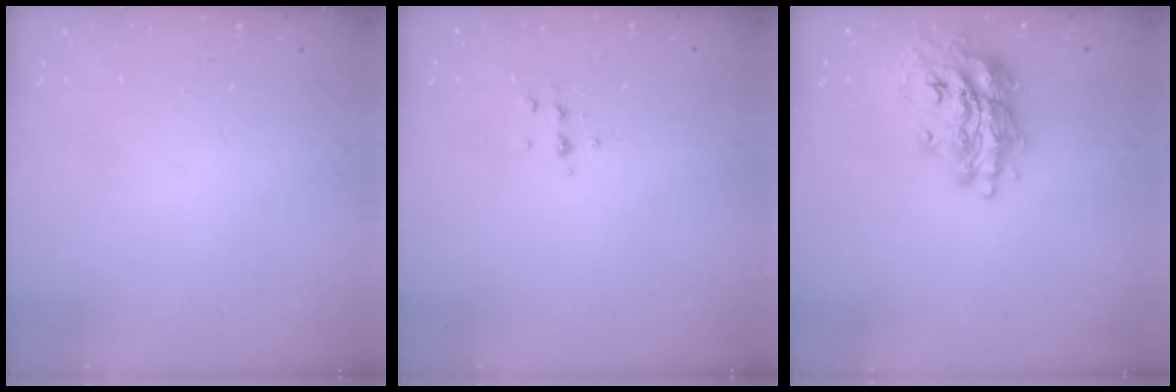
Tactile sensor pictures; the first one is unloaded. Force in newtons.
{"total": 4.7, "press": 4.4, "slide": 1.6}
{"total": 17.4, "press": 17.4, "slide": 1.4}